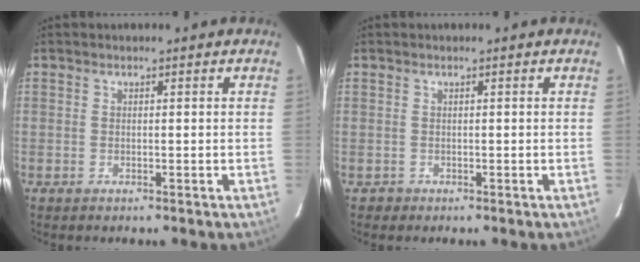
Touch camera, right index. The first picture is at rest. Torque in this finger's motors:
{"motor_torque": [-0.77, -0.22, -0.72, -0.21]}